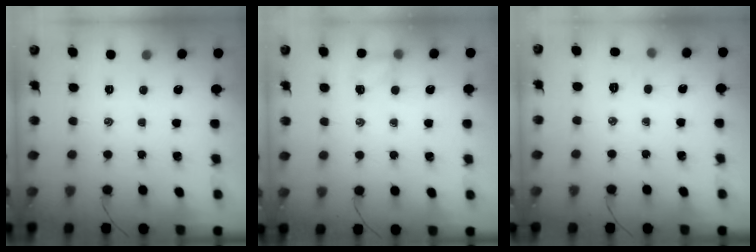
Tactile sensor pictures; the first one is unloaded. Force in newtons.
{"total": 5.1, "press": 4.9, "slide": 1.1}
{"total": 5.2, "press": 5.0, "slide": 1.3}